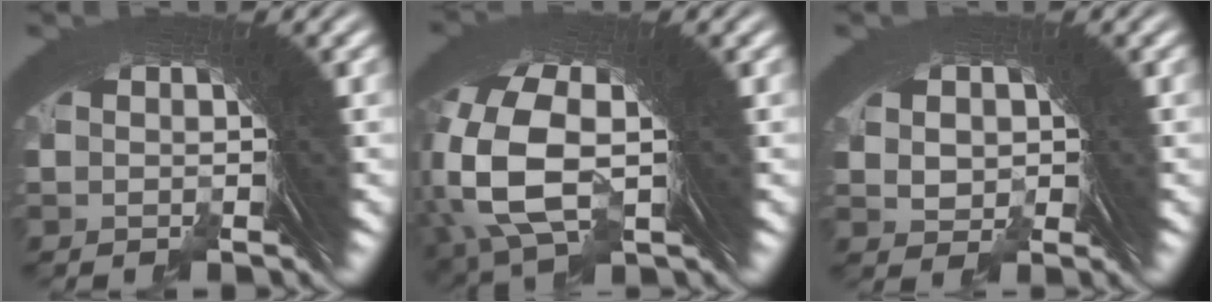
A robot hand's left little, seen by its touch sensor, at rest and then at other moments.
{"total": 8.5, "force": [1.0, 5.9, 6.1], "torque": [-0.163, -0.029, 0.033]}
{"total": 2.4, "force": [0.5, 2.1, 0.8], "torque": [-0.013, 0.001, 0.009]}